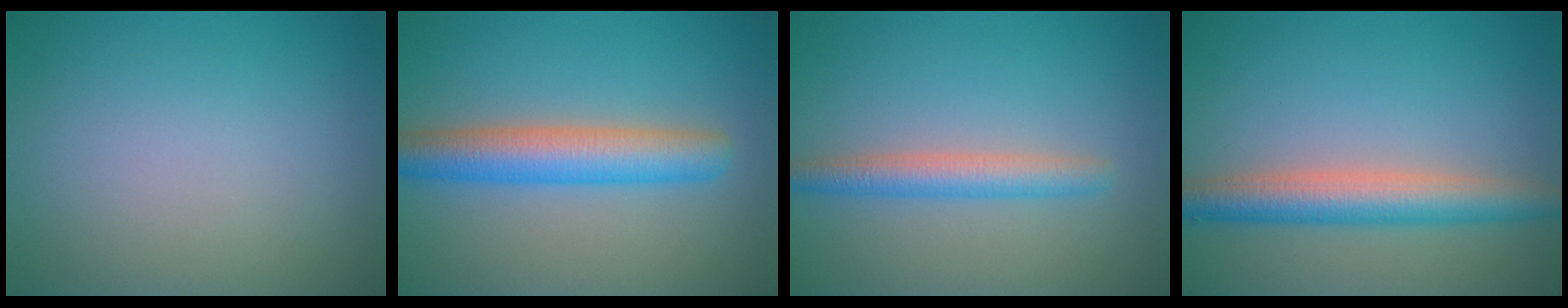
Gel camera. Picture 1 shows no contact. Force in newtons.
{"total": 5.4, "press": 5.4, "slide": 0.2}
{"total": 2.9, "press": 2.9, "slide": 0.1}
{"total": 5.0, "press": 5.0, "slide": 0.1}